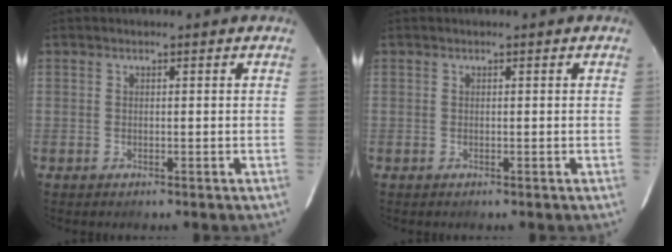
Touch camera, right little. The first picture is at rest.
{"total": 0.0}